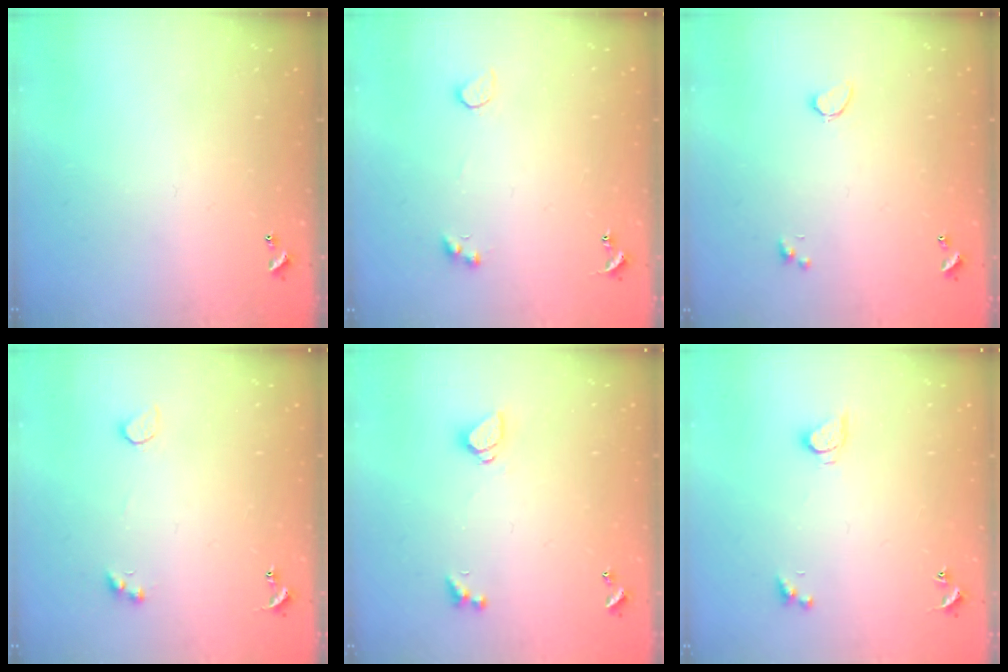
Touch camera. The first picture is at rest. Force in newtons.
{"total": 2.1, "press": 1.9, "slide": 1.0}
{"total": 0.6, "press": 0.4, "slide": 0.5}
{"total": 2.1, "press": 1.9, "slide": 1.0}
{"total": 1.2, "press": 1.1, "slide": 0.5}
{"total": 2.9, "press": 2.9, "slide": 0.5}